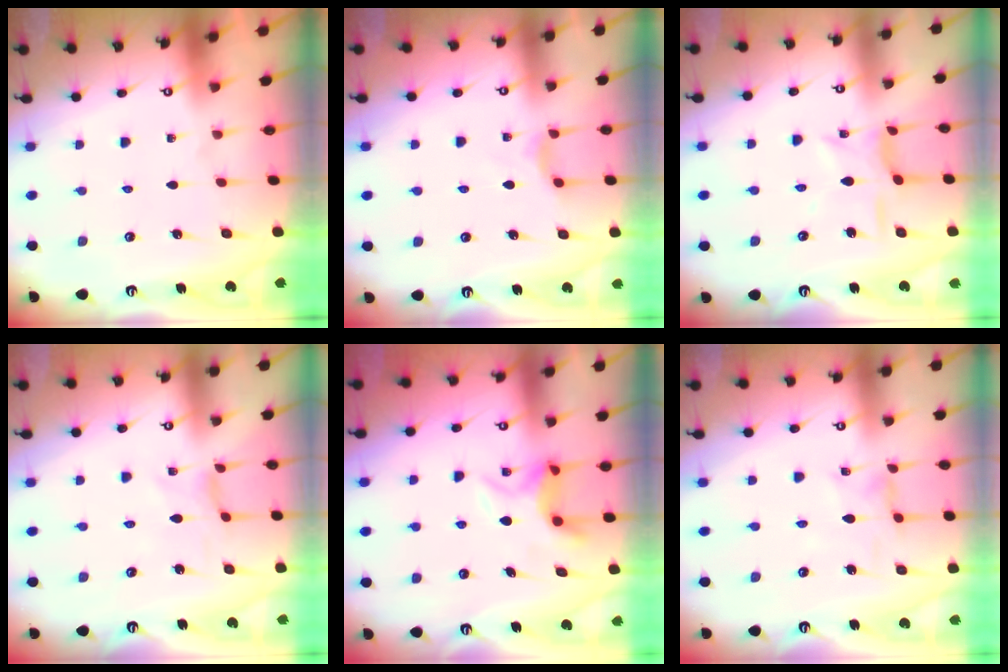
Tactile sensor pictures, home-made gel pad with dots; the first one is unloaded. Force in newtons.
{"total": 2.9, "press": 2.9, "slide": 0.5}
{"total": 6.9, "press": 6.9, "slide": 0.5}
{"total": 0.0}
{"total": 6.5, "press": 6.5, "slide": 0.2}
{"total": 1.7, "press": 1.6, "slide": 0.3}